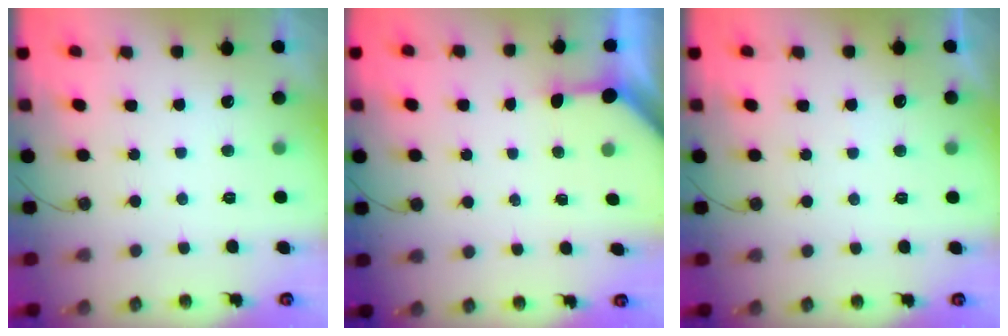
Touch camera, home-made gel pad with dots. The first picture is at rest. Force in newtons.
{"total": 3.3, "press": 3.3, "slide": 0.3}
{"total": 2.0, "press": 2.0, "slide": 0.4}